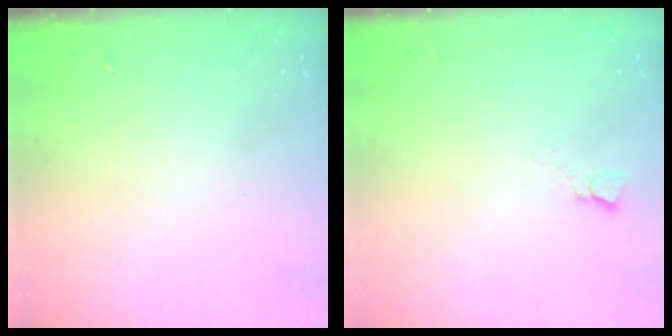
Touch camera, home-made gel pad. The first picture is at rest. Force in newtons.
{"total": 2.8, "press": 2.7, "slide": 0.3}